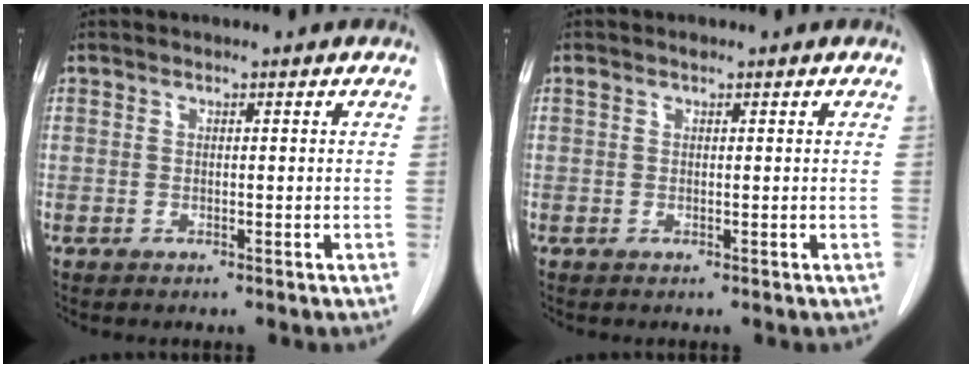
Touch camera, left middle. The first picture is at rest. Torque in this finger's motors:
{"motor_torque": [0.20, -0.16, -0.01, 0.02]}